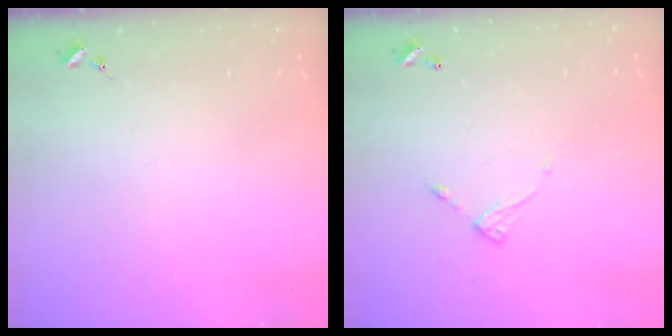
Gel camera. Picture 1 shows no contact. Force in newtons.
{"total": 6.4, "press": 6.4, "slide": 0.4}